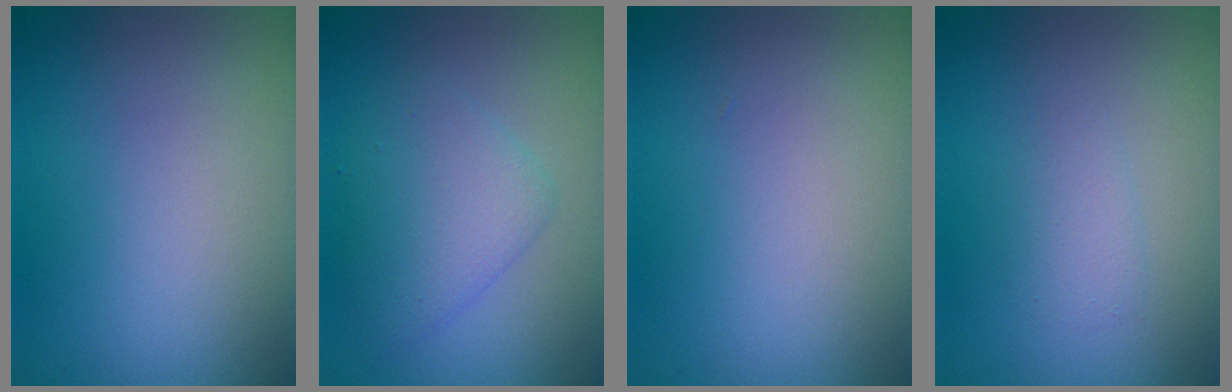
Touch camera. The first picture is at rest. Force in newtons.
{"total": 3.8, "press": 3.7, "slide": 0.3}
{"total": 0.0}
{"total": 1.3, "press": 1.3, "slide": 0.0}